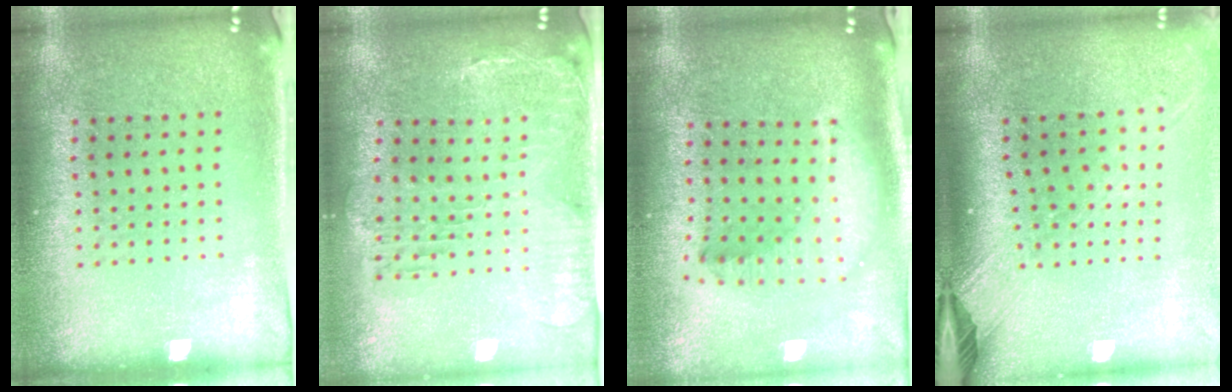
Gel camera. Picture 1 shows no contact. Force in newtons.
{"total": 0.7, "press": 0.6, "slide": 0.2}
{"total": 1.8, "press": 1.4, "slide": 1.0}
{"total": 2.5, "press": 1.9, "slide": 1.7}